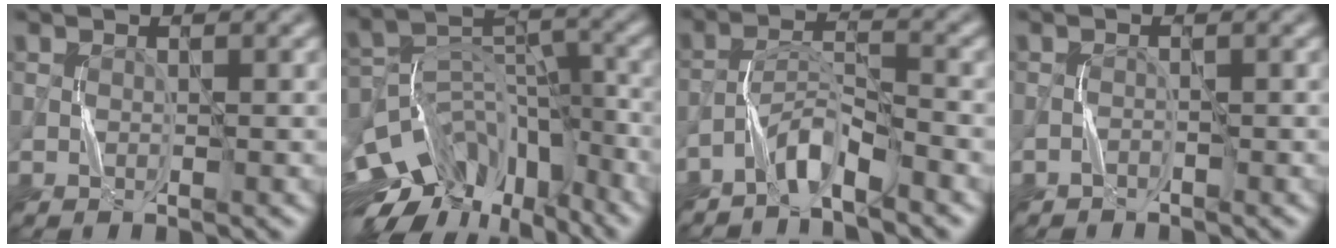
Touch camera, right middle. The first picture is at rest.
{"total": 13.9, "force": [-8.4, 7.8, 7.8], "torque": [-0.167, 0.008, -0.129]}
{"total": 3.6, "force": [-3.0, 0.5, 1.9], "torque": [-0.037, 0.011, -0.065]}
{"total": 0.8, "force": [-0.7, 0.3, 0.0], "torque": [0.001, 0.006, -0.011]}